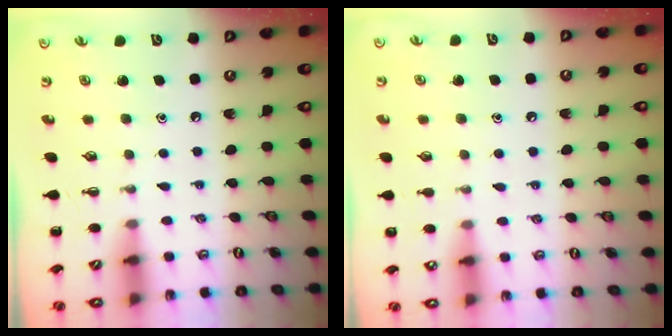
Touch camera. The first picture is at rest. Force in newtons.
{"total": 4.1, "press": 4.0, "slide": 0.9}